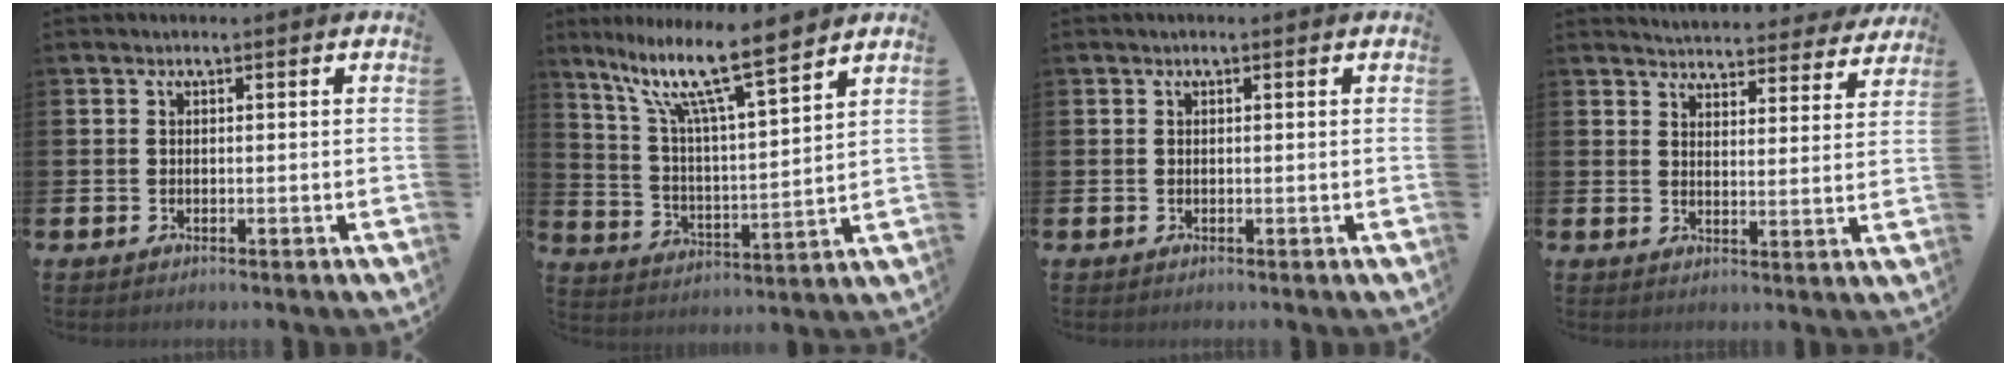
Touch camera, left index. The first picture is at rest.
{"total": 12.4, "force": [9.8, 2.1, 7.4], "torque": [-0.163, -0.052, 0.162]}
{"total": 0.0}
{"total": 4.9, "force": [4.8, 0.8, 0.2], "torque": [-0.018, -0.036, 0.086]}